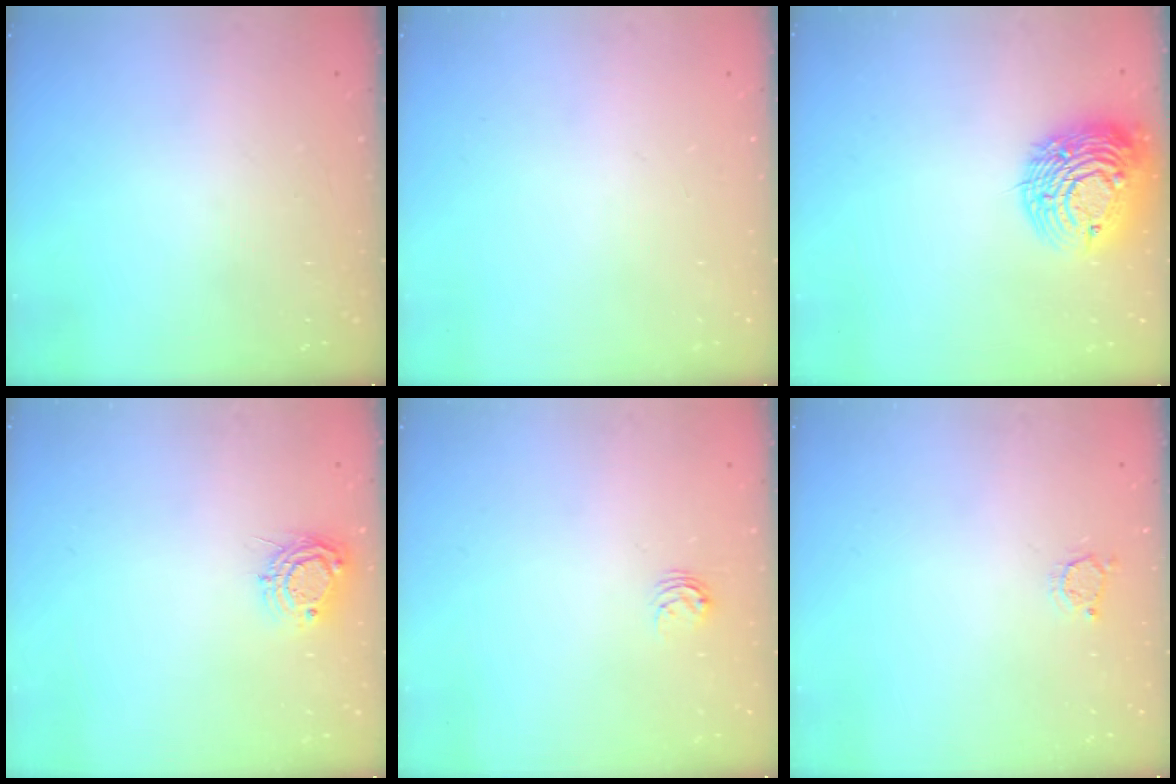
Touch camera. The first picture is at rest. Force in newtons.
{"total": 0.0}
{"total": 14.8, "press": 14.7, "slide": 1.3}
{"total": 7.9, "press": 7.9, "slide": 0.7}
{"total": 3.6, "press": 3.5, "slide": 0.5}
{"total": 2.5, "press": 2.5, "slide": 0.3}